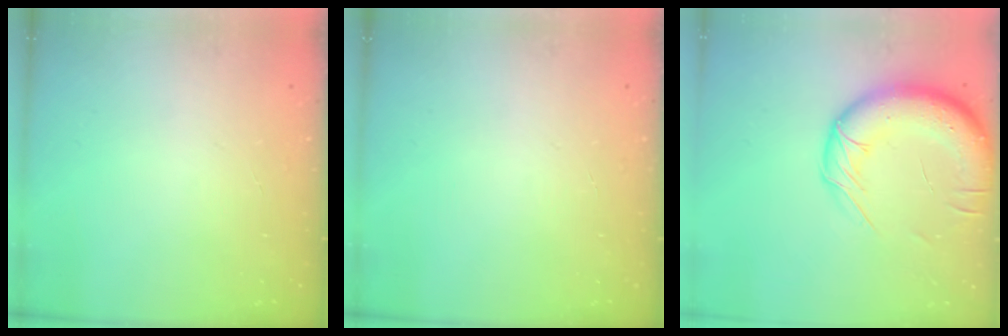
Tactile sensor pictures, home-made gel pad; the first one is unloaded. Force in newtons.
{"total": 0.0}
{"total": 17.4, "press": 16.9, "slide": 3.9}